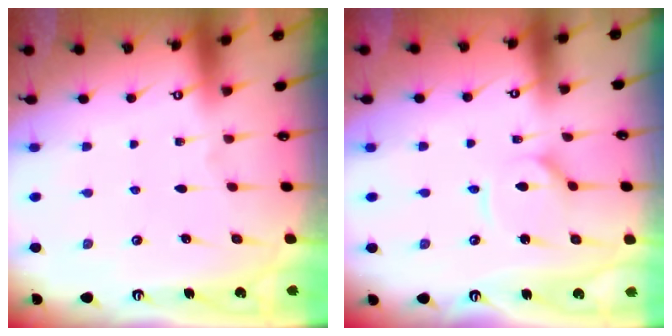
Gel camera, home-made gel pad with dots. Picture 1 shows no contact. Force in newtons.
{"total": 3.7, "press": 3.7, "slide": 0.5}